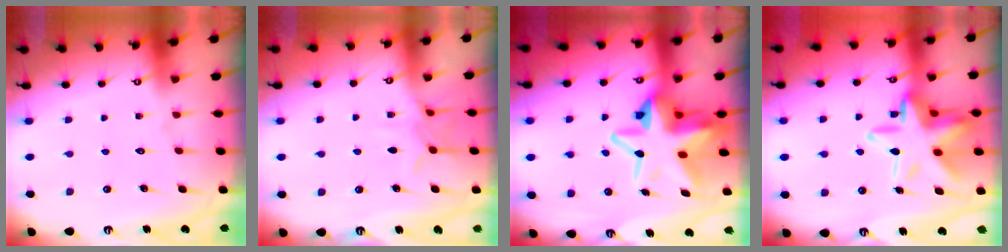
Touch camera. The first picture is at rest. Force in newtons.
{"total": 7.9, "press": 7.8, "slide": 0.7}
{"total": 14.4, "press": 14.3, "slide": 1.9}
{"total": 17.0, "press": 16.8, "slide": 2.3}